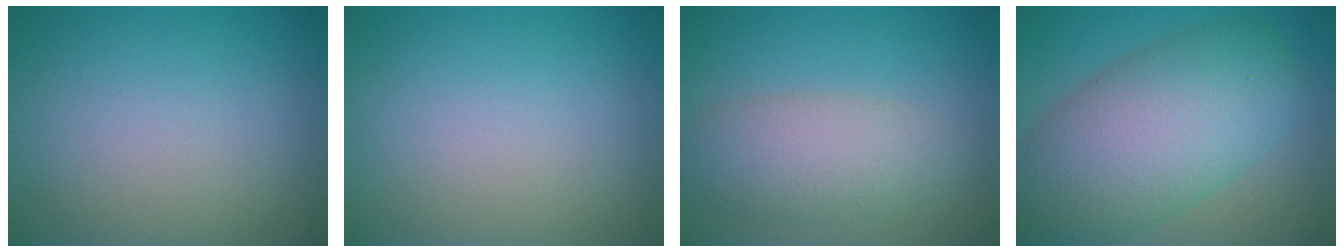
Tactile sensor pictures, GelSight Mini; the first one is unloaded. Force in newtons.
{"total": 0.0}
{"total": 4.6, "press": 4.6, "slide": 0.1}
{"total": 10.4, "press": 10.4, "slide": 0.4}